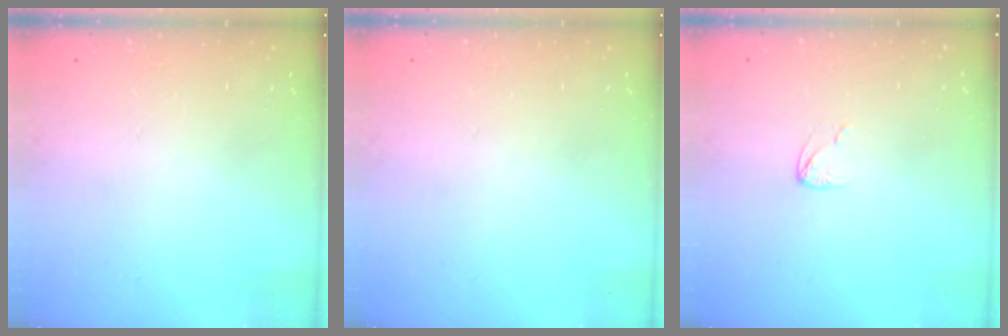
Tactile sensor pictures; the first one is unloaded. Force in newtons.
{"total": 0.0}
{"total": 3.0, "press": 2.9, "slide": 0.2}